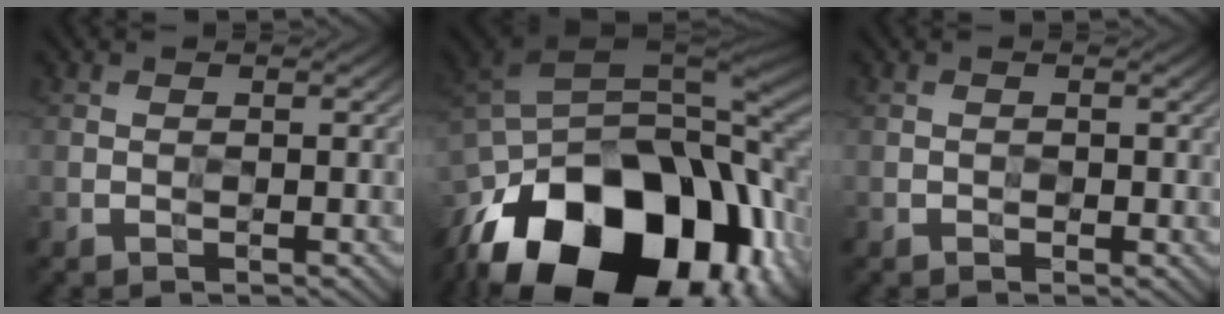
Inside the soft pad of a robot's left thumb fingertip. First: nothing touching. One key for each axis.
{"total": 21.2, "fx": -9.9, "fy": 12.6, "fz": 13.9, "tx": -0.269, "ty": -0.022, "tz": -0.153}
{"total": 0.0}